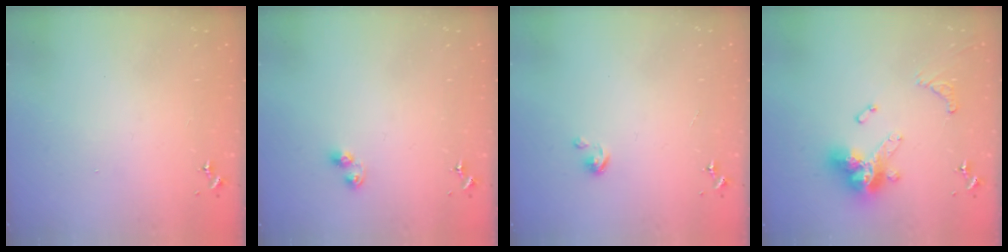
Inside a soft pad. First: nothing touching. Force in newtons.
{"total": 4.1, "press": 4.1, "slide": 0.4}
{"total": 3.7, "press": 3.7, "slide": 0.3}
{"total": 16.1, "press": 16.1, "slide": 1.7}